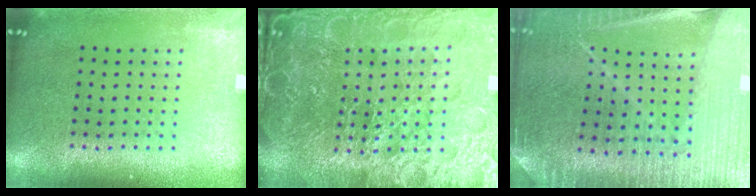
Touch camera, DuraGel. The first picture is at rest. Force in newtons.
{"total": 6.8, "press": 6.0, "slide": 3.2}
{"total": 3.4, "press": 3.4, "slide": 0.6}